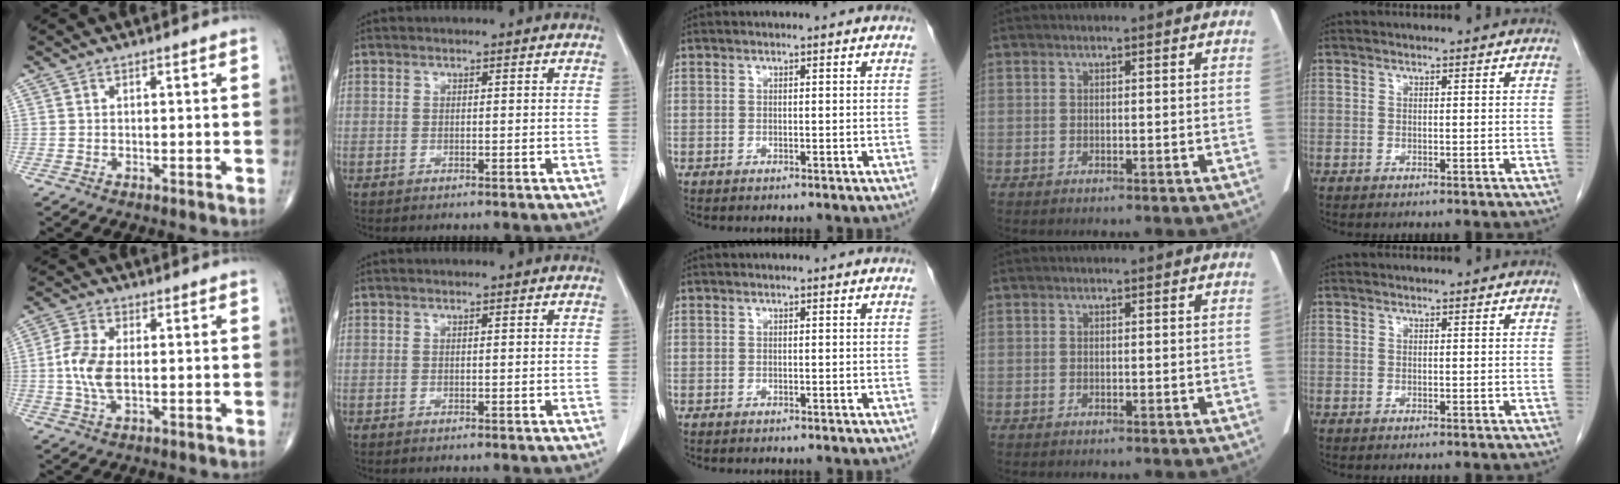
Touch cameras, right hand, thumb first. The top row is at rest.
{"thumb": {"total": 7.3, "force": [0.0, 3.7, 6.3], "torque": [-0.146, 0.003, -0.004]}}